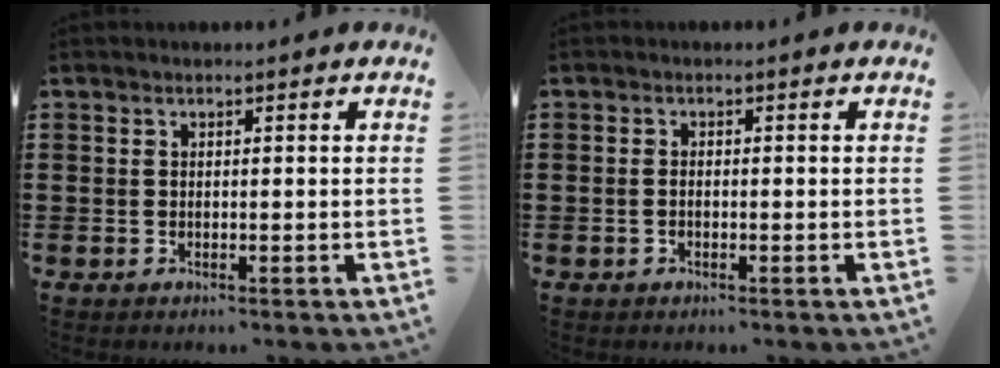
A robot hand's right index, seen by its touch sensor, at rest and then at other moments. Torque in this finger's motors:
{"motor_torque": [-0.69, 0.92, 0.00, -0.01]}